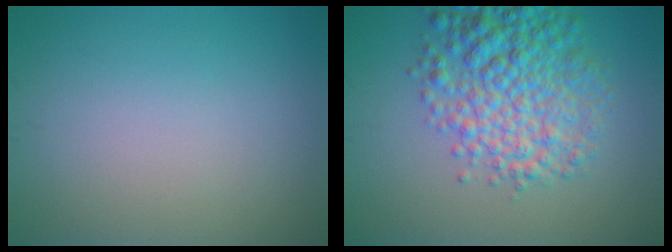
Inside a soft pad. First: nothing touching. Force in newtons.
{"total": 7.1, "press": 7.1, "slide": 0.2}